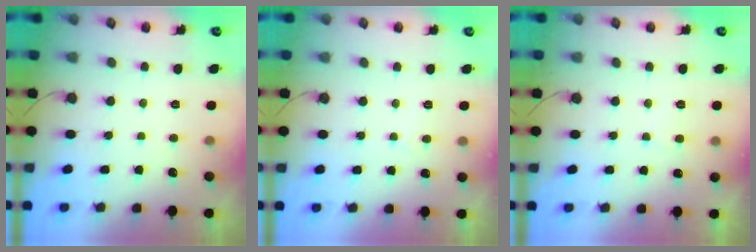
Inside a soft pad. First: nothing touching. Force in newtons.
{"total": 4.2, "press": 4.1, "slide": 0.4}
{"total": 3.4, "press": 3.4, "slide": 0.5}